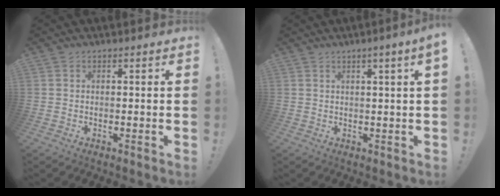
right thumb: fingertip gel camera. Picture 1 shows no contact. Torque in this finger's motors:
{"motor_torque": [-0.02, 0.02, 0.18, 0.06, 0.01]}